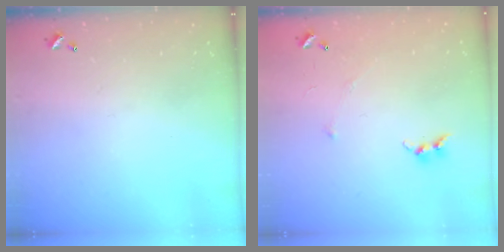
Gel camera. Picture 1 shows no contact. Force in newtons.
{"total": 6.2, "press": 6.2, "slide": 0.4}